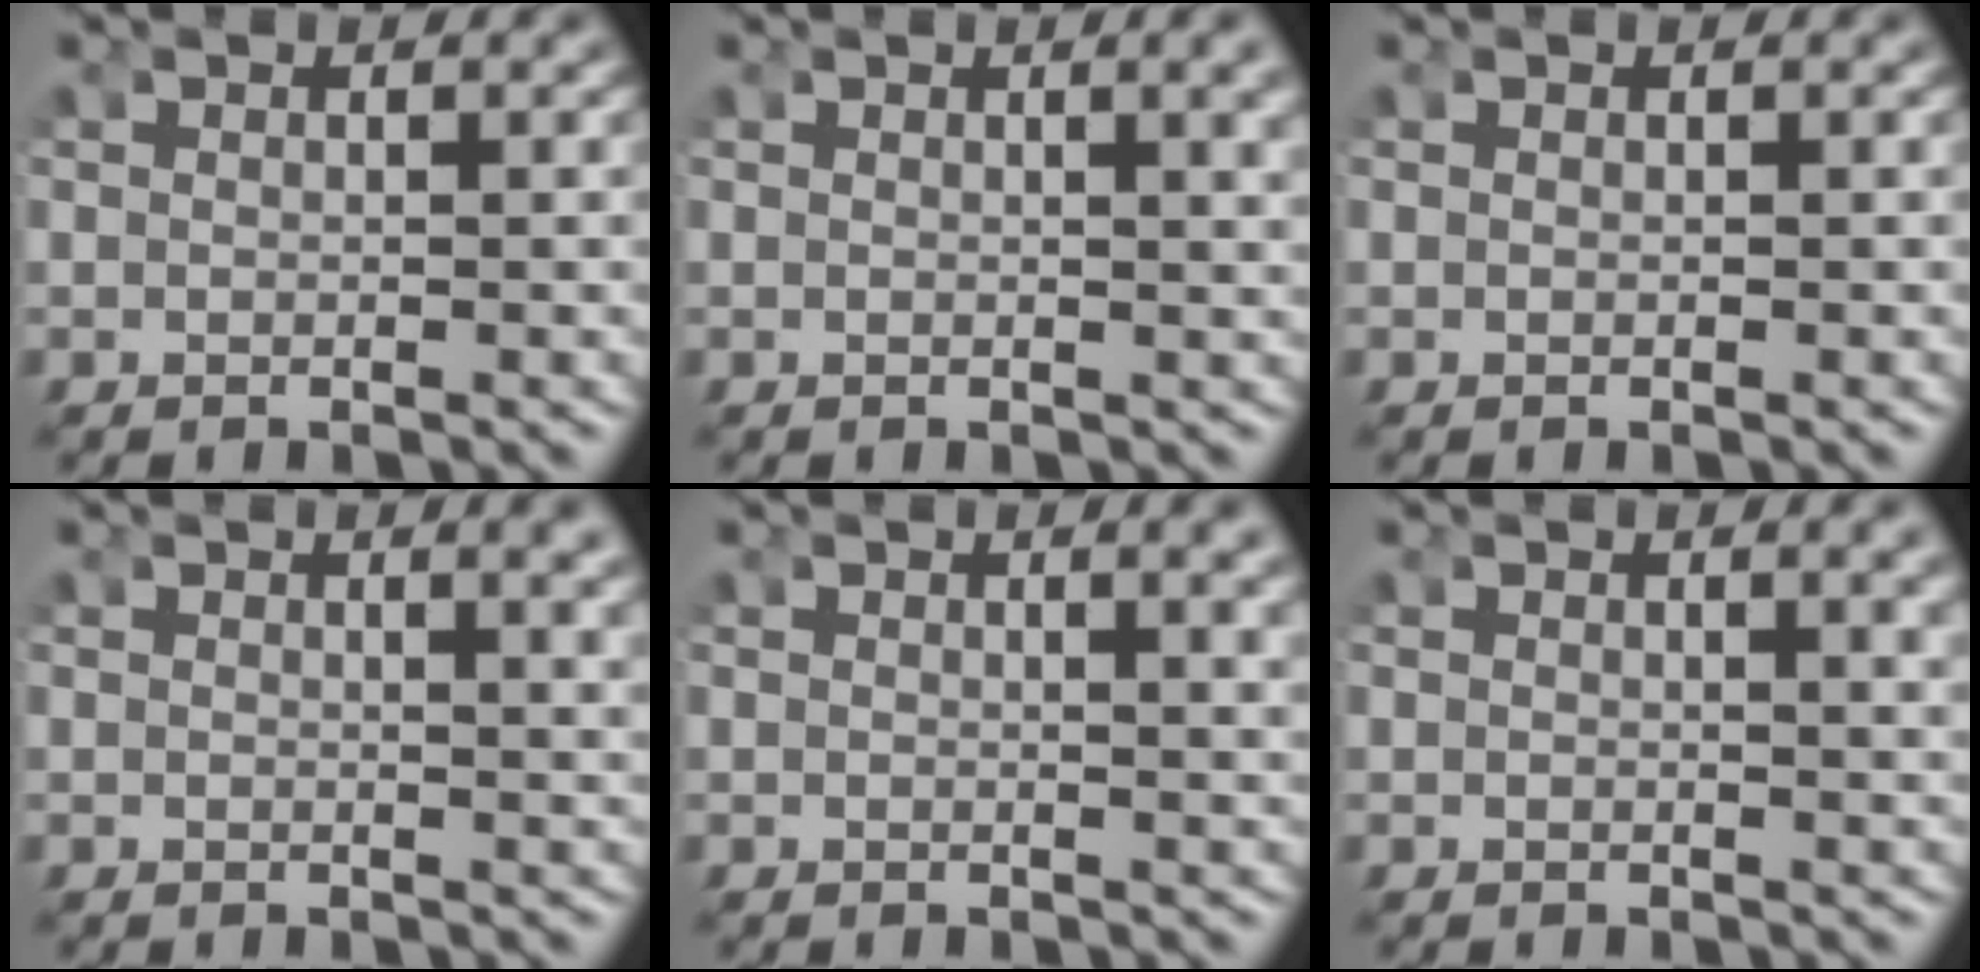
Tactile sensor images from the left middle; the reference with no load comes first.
{"total": 1.4, "force": [0.6, 0.4, 1.2], "torque": [-0.015, 0.000, 0.008]}
{"total": 0.0}
{"total": 1.6, "force": [0.8, 0.4, 1.4], "torque": [-0.018, -0.001, 0.012]}
{"total": 1.3, "force": [0.7, 0.3, 1.1], "torque": [-0.016, -0.002, 0.009]}
{"total": 1.0, "force": [0.4, 0.2, 0.9], "torque": [-0.013, -0.002, 0.006]}